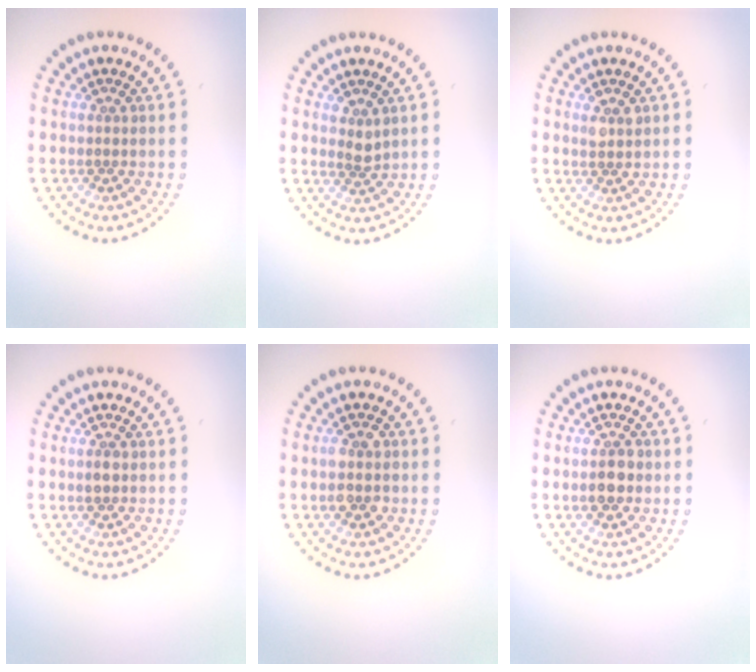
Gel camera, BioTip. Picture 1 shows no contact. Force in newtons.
{"total": 1.3, "press": 1.0, "slide": 0.8}
{"total": 1.4, "press": 1.3, "slide": 0.6}
{"total": 1.1, "press": 1.1, "slide": 0.0}
{"total": 2.2, "press": 2.2, "slide": 0.3}
{"total": 2.1, "press": 2.1, "slide": 0.2}